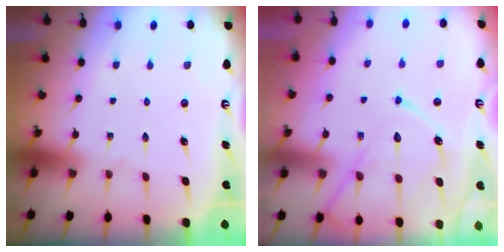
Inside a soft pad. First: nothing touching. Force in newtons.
{"total": 13.7, "press": 13.7, "slide": 1.2}